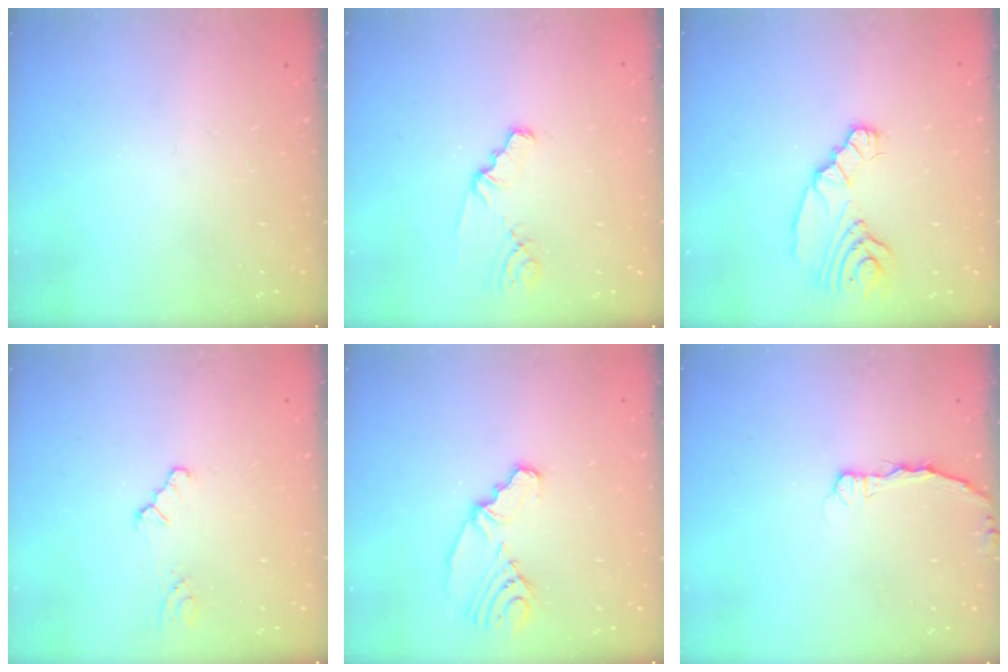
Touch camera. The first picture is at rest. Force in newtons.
{"total": 1.8, "press": 1.8, "slide": 0.3}
{"total": 8.3, "press": 8.3, "slide": 0.6}
{"total": 1.0, "press": 1.0, "slide": 0.2}
{"total": 6.3, "press": 4.9, "slide": 4.0}
{"total": 2.9, "press": 2.9, "slide": 0.4}